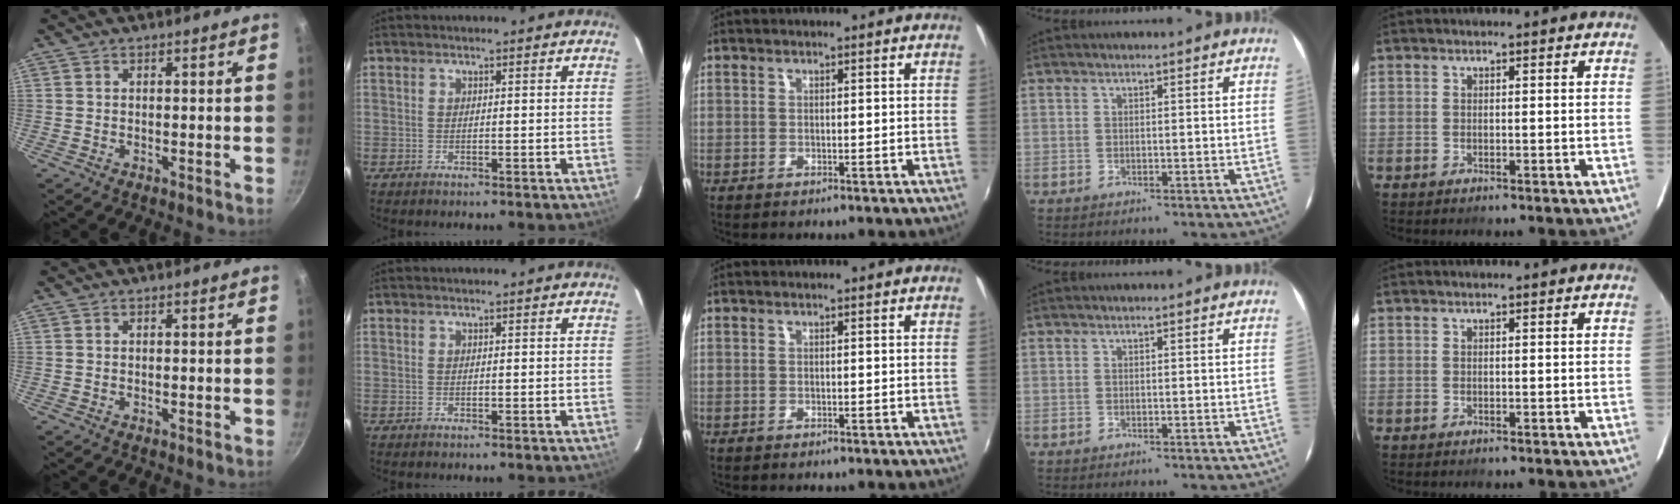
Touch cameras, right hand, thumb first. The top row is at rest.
{}